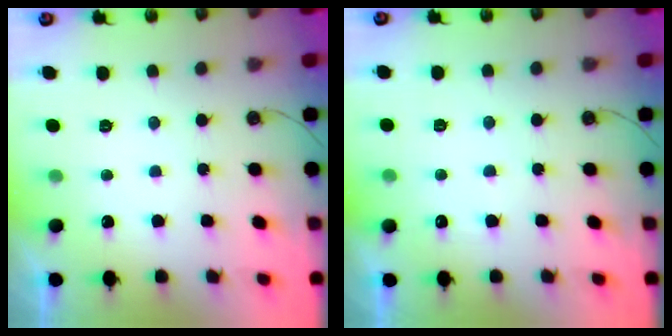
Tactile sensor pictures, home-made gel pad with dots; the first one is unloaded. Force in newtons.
{"total": 3.0, "press": 3.0, "slide": 0.3}